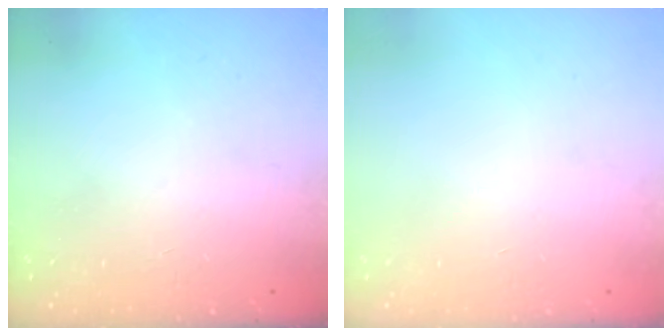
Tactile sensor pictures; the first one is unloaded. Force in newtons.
{"total": 0.0}